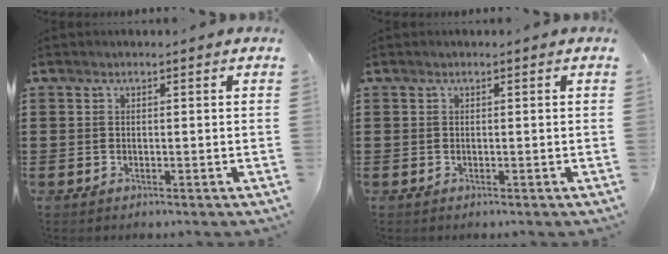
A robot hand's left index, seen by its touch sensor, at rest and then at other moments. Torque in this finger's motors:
{"motor_torque": [0.00, 0.00, 0.00, 0.00]}